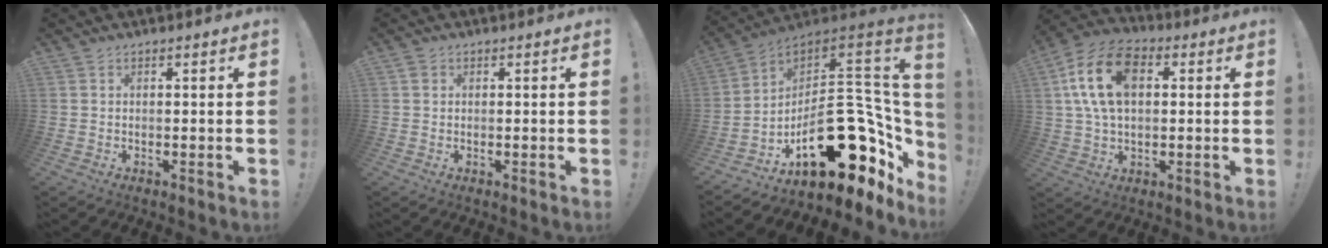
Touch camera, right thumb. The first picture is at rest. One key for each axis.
{"total": 1.2, "fx": 0.6, "fy": 1.0, "fz": 0.3, "tx": 0.002, "ty": 0.000, "tz": 0.009}
{"total": 27.4, "fx": -8.6, "fy": 14.6, "fz": 21.5, "tx": -0.281, "ty": 0.022, "tz": -0.104}
{"total": 17.0, "fx": 4.1, "fy": 10.8, "fz": 12.4, "tx": -0.236, "ty": 0.003, "tz": 0.070}